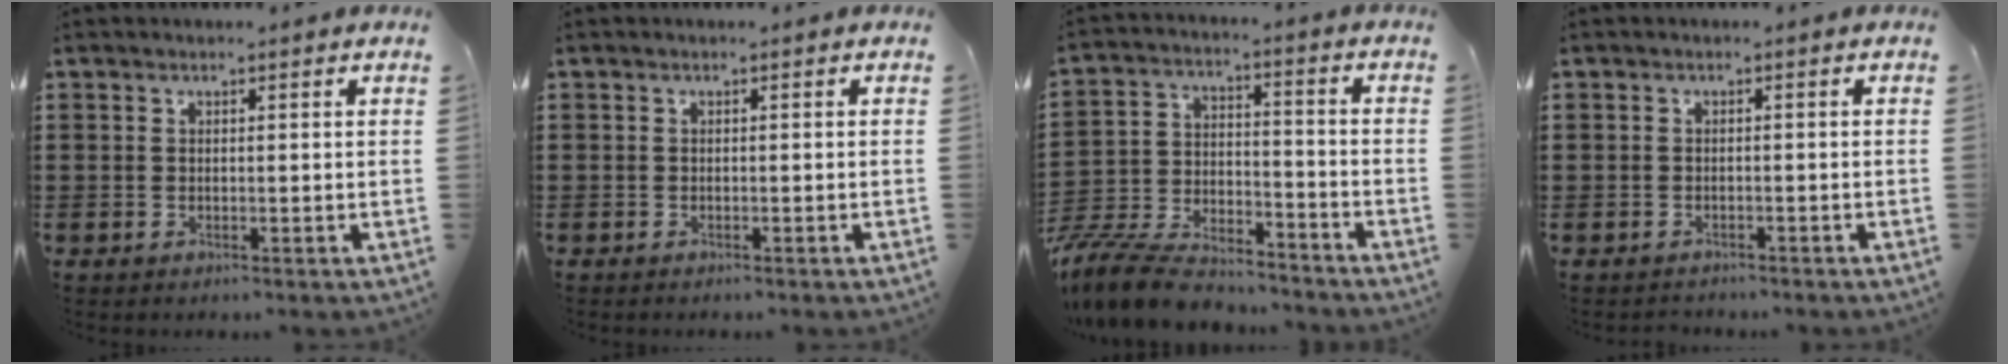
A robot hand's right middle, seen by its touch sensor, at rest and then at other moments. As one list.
[{"total": 0.0}, {"total": 9.9, "force": [-9.4, 1.9, 2.6], "torque": [-0.062, 0.015, -0.189]}, {"total": 1.0, "force": [-0.8, 0.5, -0.2], "torque": [0.003, 0.005, -0.020]}]